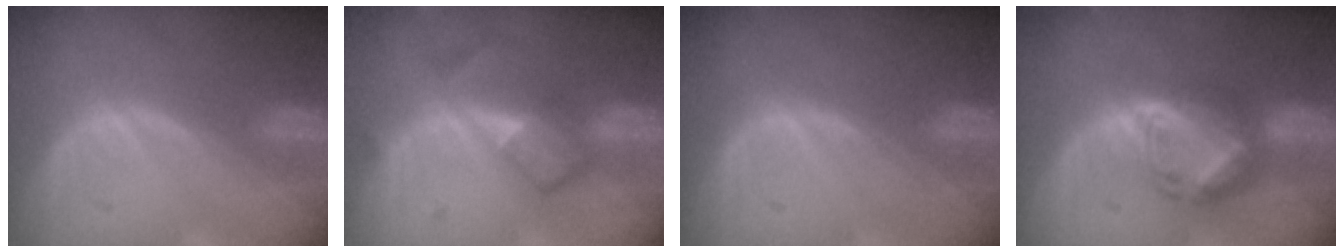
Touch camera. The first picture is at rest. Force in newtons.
{"total": 5.0, "press": 5.0, "slide": 0.5}
{"total": 0.0}
{"total": 7.4, "press": 6.6, "slide": 3.3}